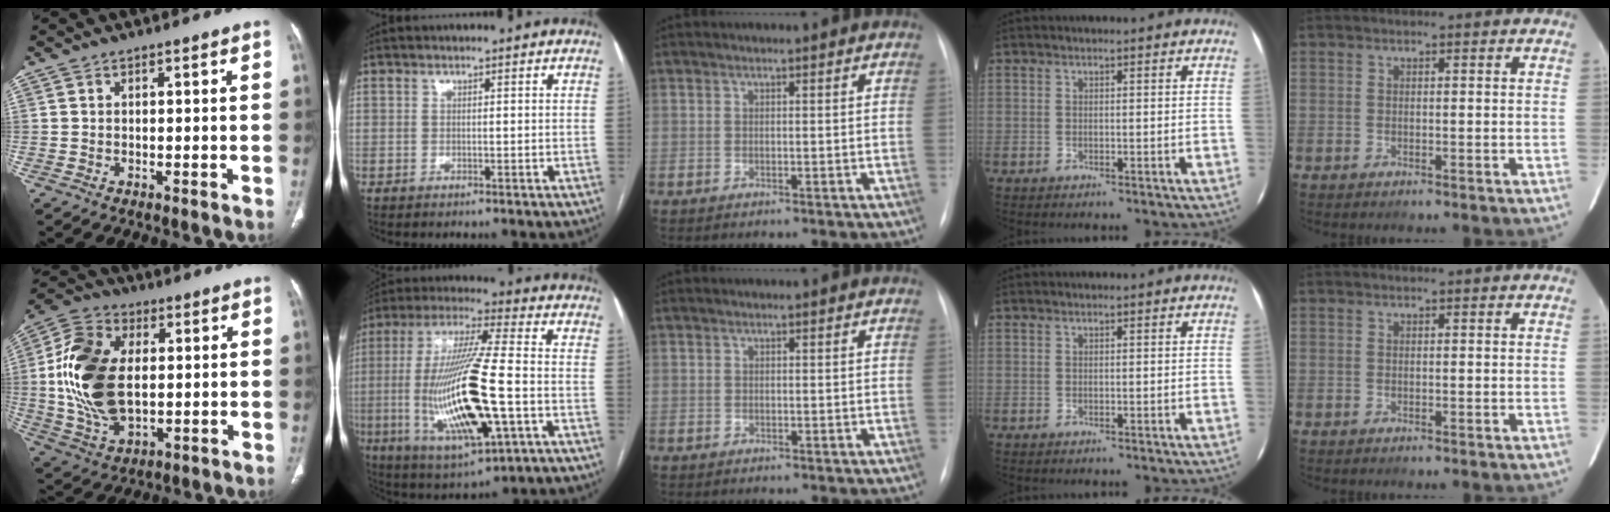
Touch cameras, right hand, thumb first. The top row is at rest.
{"thumb": {"total": 18.4, "force": [1.1, 11.1, 14.6], "torque": [-0.291, 0.000, 0.026]}, "index": {"total": 21.1, "force": [-4.1, 3.4, 20.4], "torque": [-0.427, -0.020, -0.065]}, "middle": {"total": 0.5, "force": [-0.3, 0.4, 0.0], "torque": [-0.006, 0.005, -0.007]}}